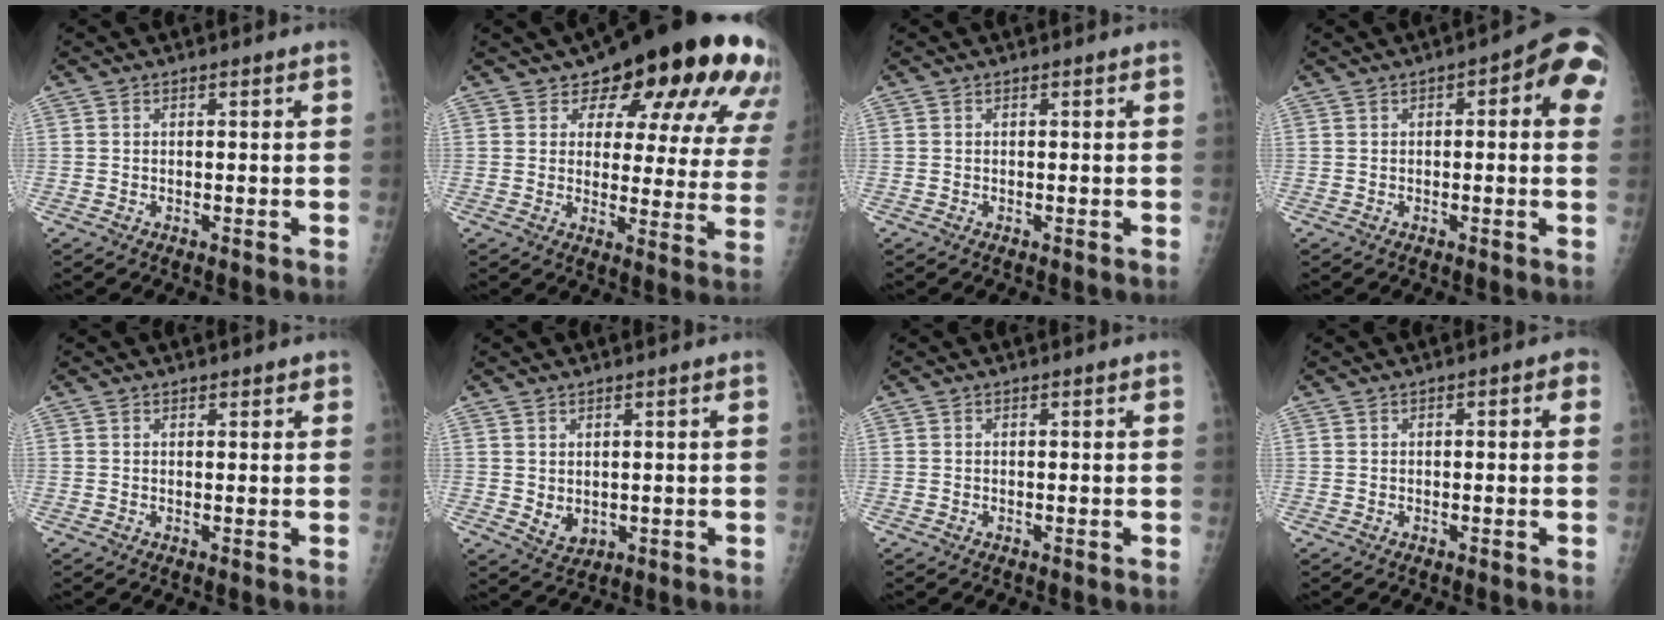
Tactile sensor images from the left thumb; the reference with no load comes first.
{"total": 23.5, "force": [15.1, 10.0, 15.0], "torque": [-0.166, -0.054, 0.182]}
{"total": 0.0}
{"total": 9.8, "force": [2.7, 3.7, 8.7], "torque": [-0.075, 0.015, 0.020]}
{"total": 1.3, "force": [1.1, 0.7, 0.3], "torque": [0.009, -0.005, 0.009]}
{"total": 3.5, "force": [0.7, 2.6, 2.2], "torque": [-0.030, -0.014, 0.026]}
{"total": 0.0}
{"total": 2.0, "force": [0.6, 1.0, 1.6], "torque": [-0.014, 0.007, 0.002]}